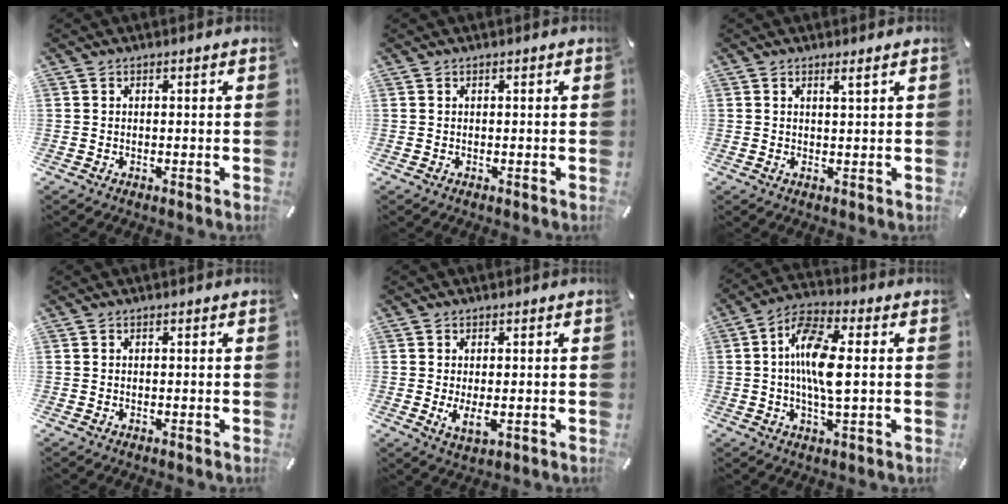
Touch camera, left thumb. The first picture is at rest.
{"total": 0.0}
{"total": 2.1, "force": [1.1, -0.3, 1.8], "torque": [-0.033, -0.006, 0.018]}
{"total": 0.0}
{"total": 4.5, "force": [-0.5, 2.0, 4.1], "torque": [-0.081, -0.009, -0.012]}
{"total": 12.2, "force": [0.5, 4.2, 11.4], "torque": [-0.226, 0.001, 0.006]}